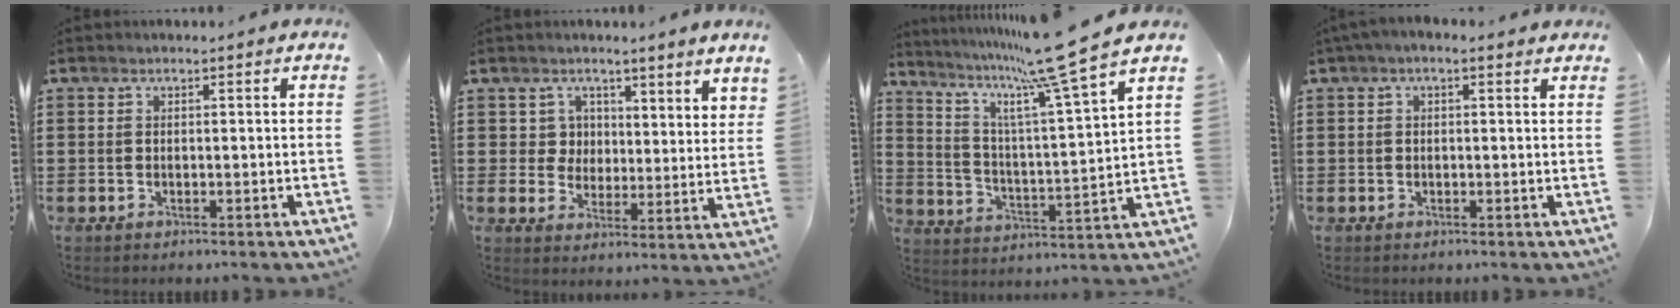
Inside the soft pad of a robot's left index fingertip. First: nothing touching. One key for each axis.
{"total": 4.6, "fx": 3.4, "fy": 3.0, "fz": -0.4, "tx": -0.019, "ty": -0.009, "tz": 0.063}
{"total": 11.0, "fx": 9.1, "fy": -0.9, "fz": 6.1, "tx": -0.139, "ty": -0.065, "tz": 0.139}
{"total": 1.3, "fx": 0.2, "fy": 0.5, "fz": 1.2, "tx": -0.025, "ty": 0.003, "tz": 0.003}